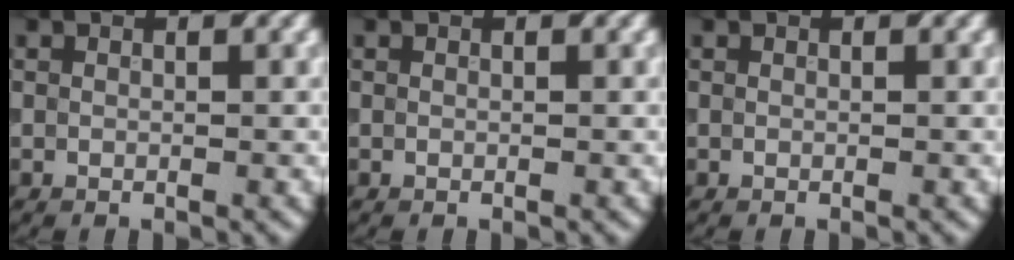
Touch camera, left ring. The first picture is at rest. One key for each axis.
{"total": 0.0}
{"total": 0.0}